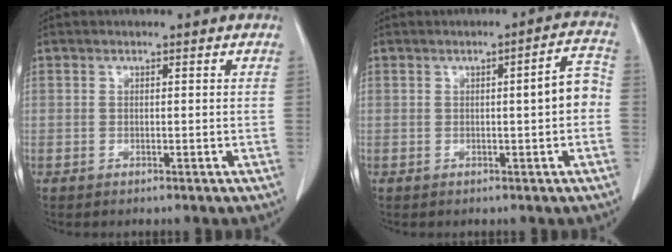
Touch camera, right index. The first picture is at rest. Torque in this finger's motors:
{"motor_torque": [0.42, 0.10, 0.10, 0.04]}